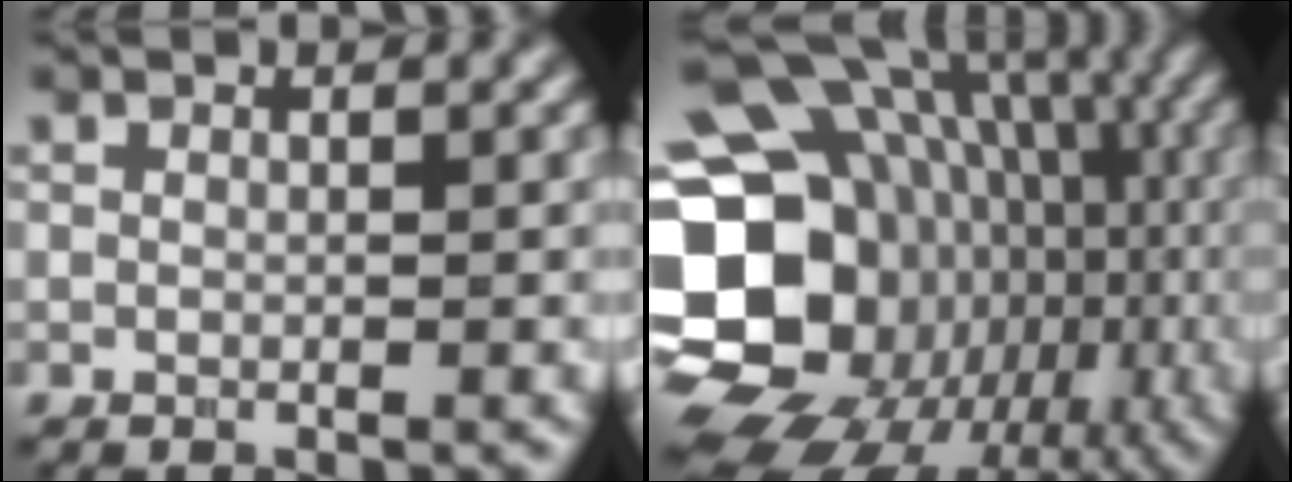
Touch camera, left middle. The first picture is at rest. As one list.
[{"total": 24.2, "force": [-4.0, 20.8, 11.7], "torque": [-0.209, 0.003, -0.088]}]